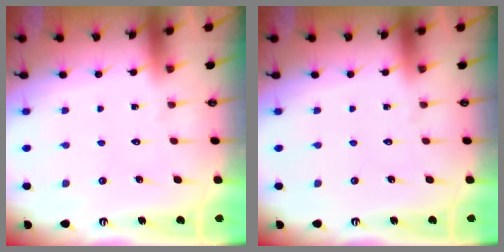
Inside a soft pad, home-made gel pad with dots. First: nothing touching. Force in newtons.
{"total": 0.0}